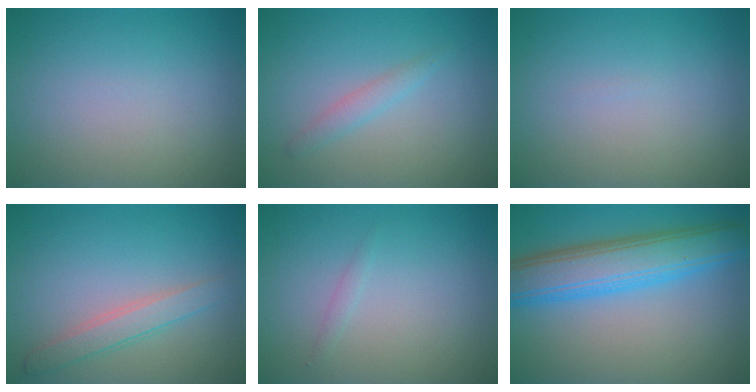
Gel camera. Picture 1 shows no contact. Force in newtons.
{"total": 1.3, "press": 1.3, "slide": 0.0}
{"total": 0.0}
{"total": 2.3, "press": 2.3, "slide": 0.1}
{"total": 0.6, "press": 0.6, "slide": 0.0}
{"total": 7.5, "press": 7.5, "slide": 0.2}